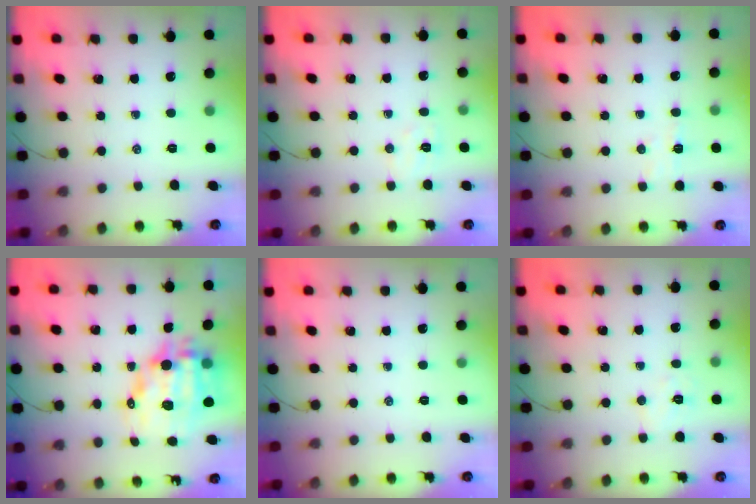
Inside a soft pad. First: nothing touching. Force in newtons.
{"total": 5.6, "press": 5.5, "slide": 1.1}
{"total": 4.1, "press": 3.9, "slide": 1.2}
{"total": 14.1, "press": 13.8, "slide": 3.1}
{"total": 0.0}
{"total": 4.9, "press": 4.8, "slide": 1.0}